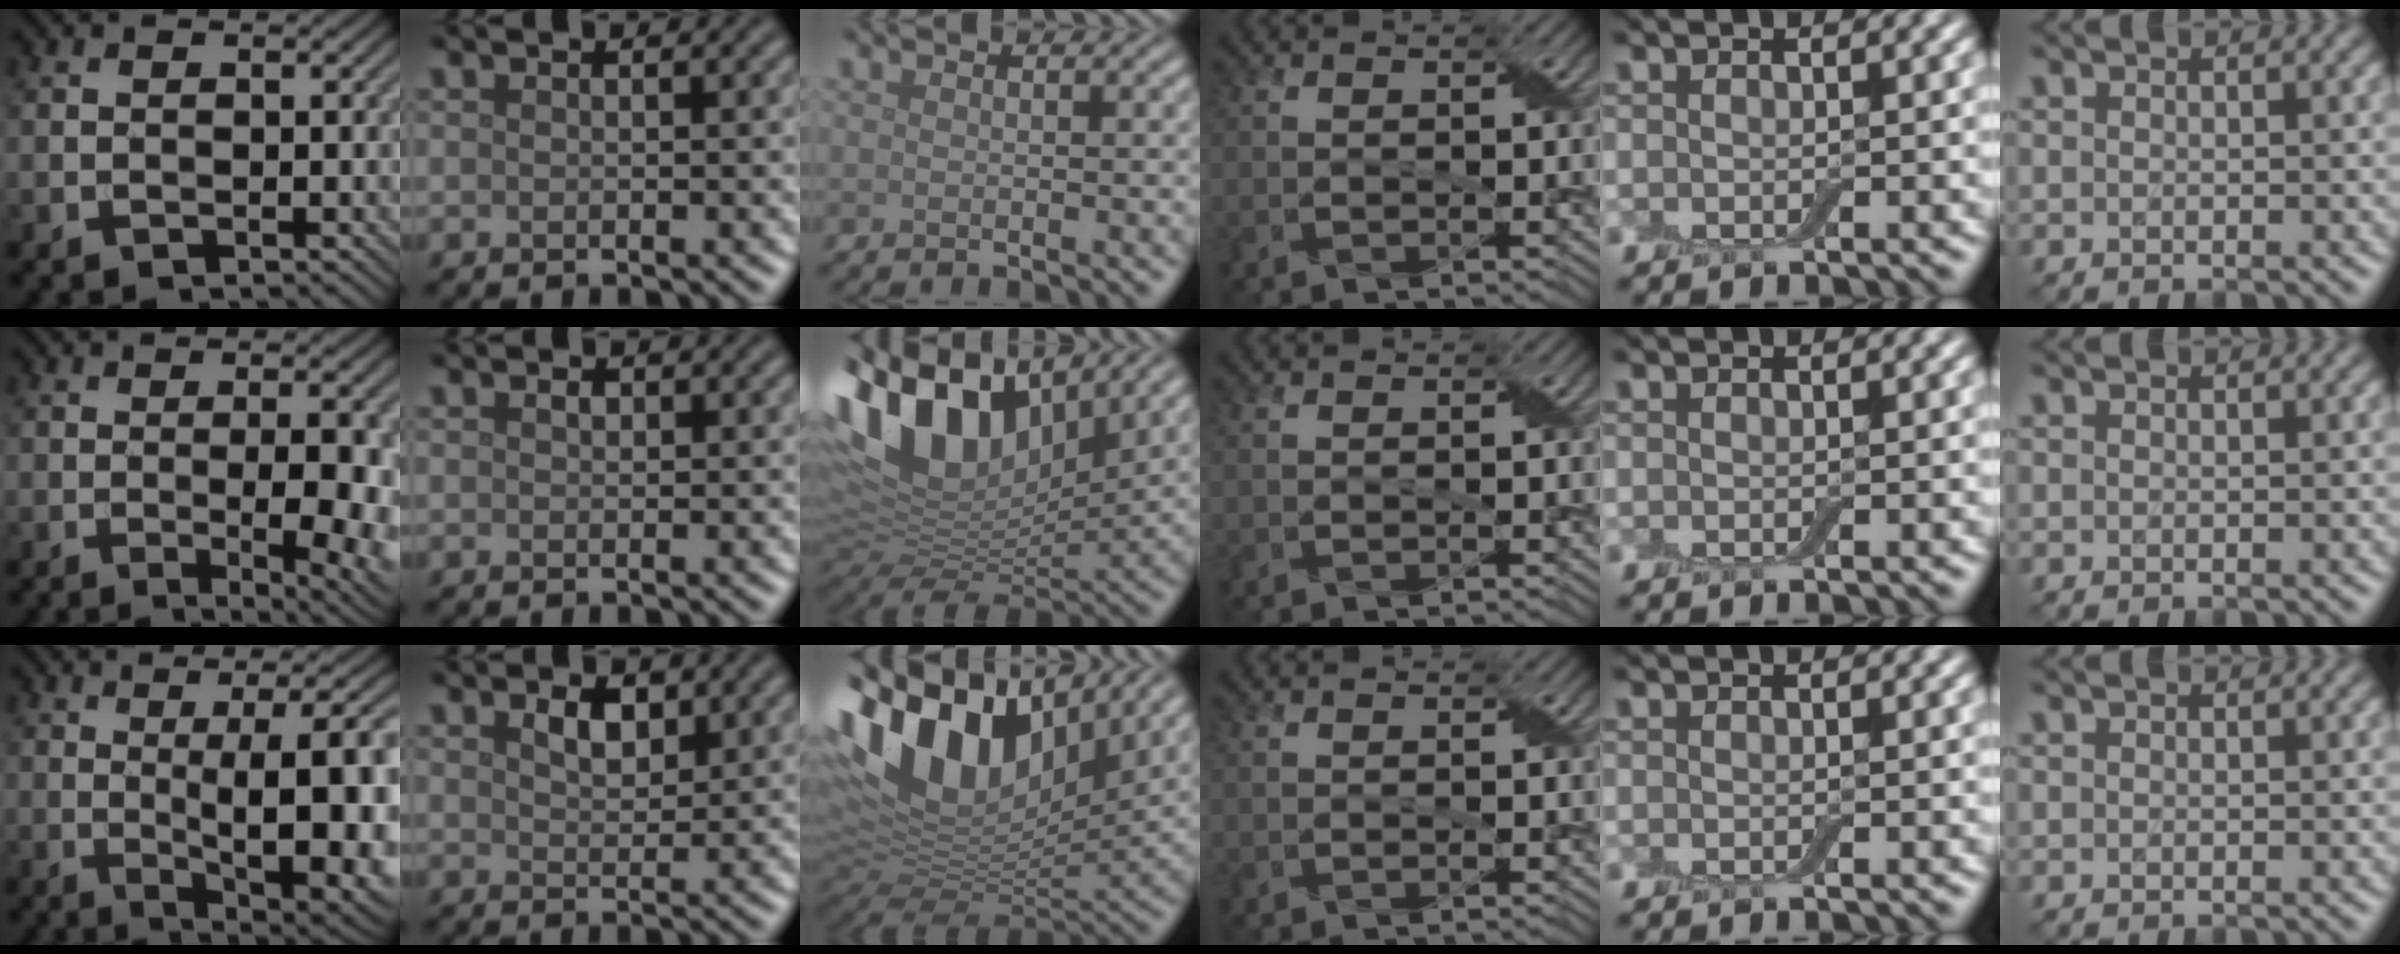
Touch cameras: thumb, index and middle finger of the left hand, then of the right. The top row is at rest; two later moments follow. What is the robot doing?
{"motion": "wrap", "object": "adhesive wrap"}